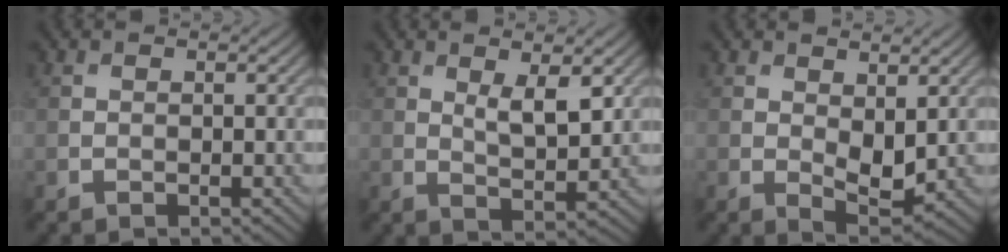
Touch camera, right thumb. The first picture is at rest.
{"total": 4.5, "force": [1.9, 1.5, 3.8], "torque": [-0.078, -0.010, 0.038]}
{"total": 4.2, "force": [0.7, 2.2, 3.5], "torque": [-0.066, -0.010, 0.018]}